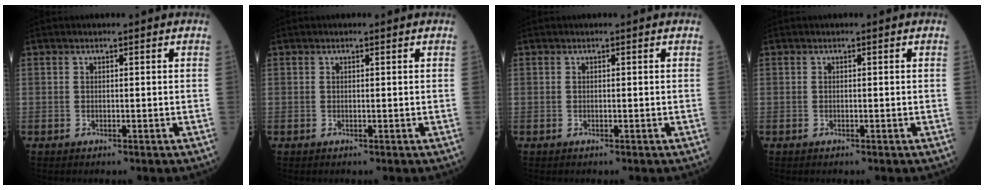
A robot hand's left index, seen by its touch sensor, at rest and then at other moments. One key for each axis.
{"total": 0.0}
{"total": 0.0}
{"total": 0.0}